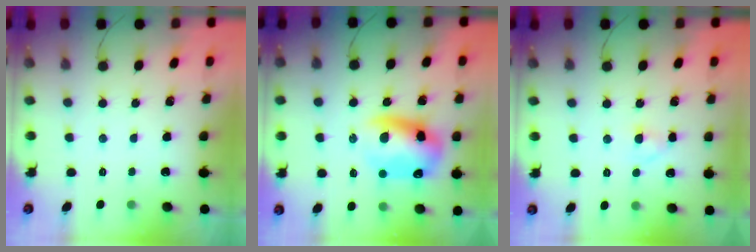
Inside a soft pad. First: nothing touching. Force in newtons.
{"total": 12.4, "press": 11.9, "slide": 3.2}
{"total": 2.3, "press": 2.0, "slide": 1.0}